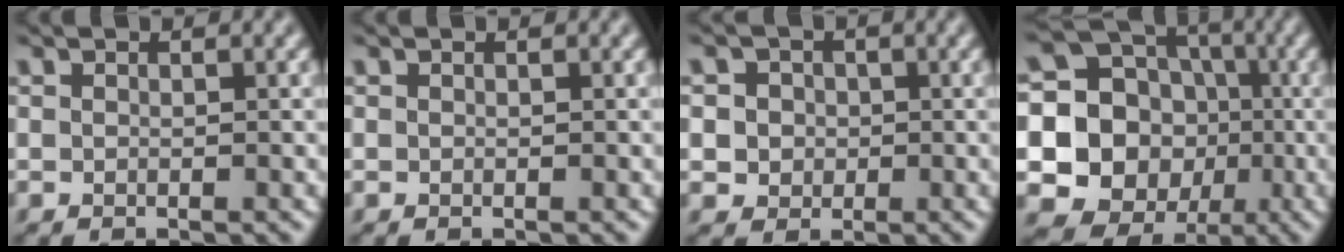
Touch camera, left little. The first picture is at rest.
{"total": 0.0}
{"total": 3.9, "force": [0.8, 3.5, 1.4], "torque": [-0.014, 0.026, 0.000]}
{"total": 16.5, "force": [-1.1, 15.5, 5.7], "torque": [-0.153, 0.018, -0.036]}